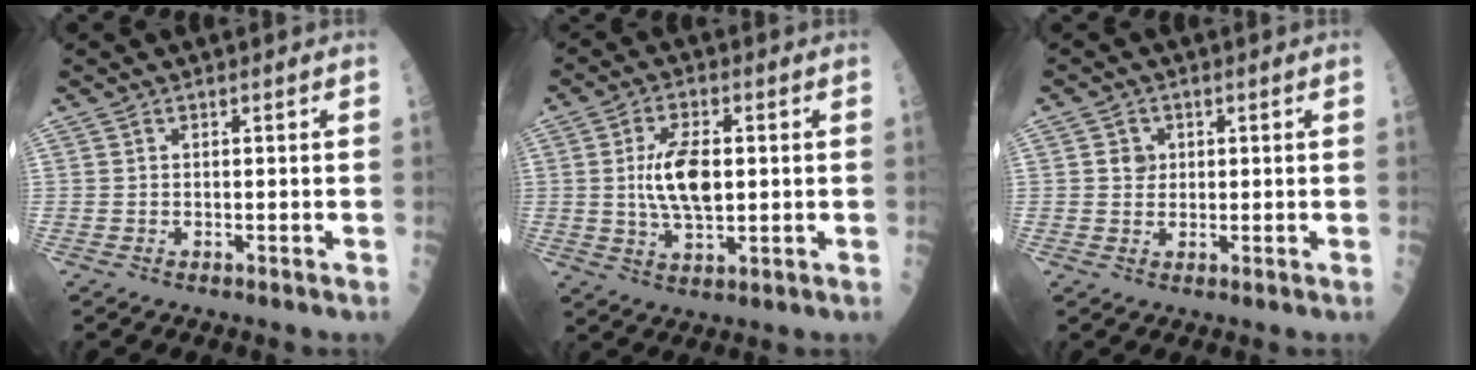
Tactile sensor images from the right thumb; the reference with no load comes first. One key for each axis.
{"total": 9.5, "fx": 0.7, "fy": 4.4, "fz": 8.4, "tx": -0.150, "ty": -0.003, "tz": 0.015}
{"total": 2.8, "fx": 0.7, "fy": 2.5, "fz": 1.1, "tx": 0.001, "ty": -0.001, "tz": 0.011}